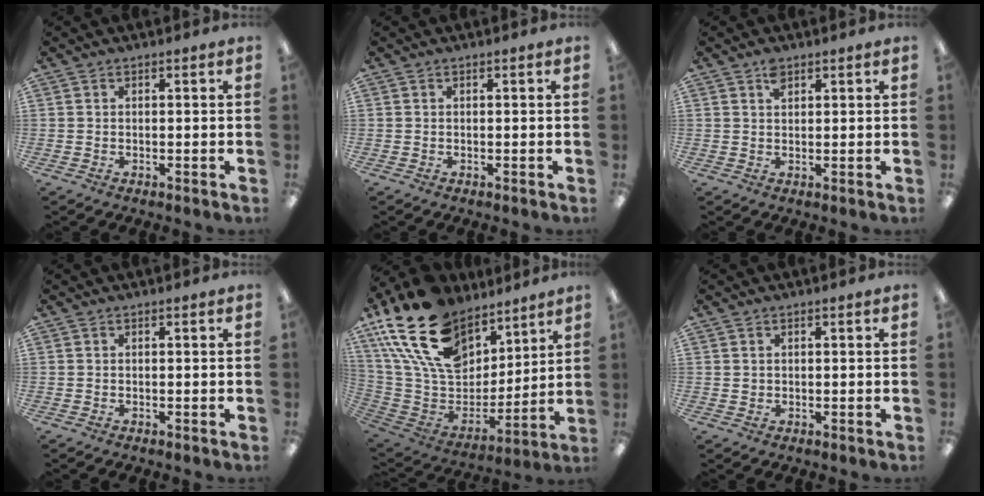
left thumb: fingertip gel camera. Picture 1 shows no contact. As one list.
[{"total": 0.0}, {"total": 2.4, "force": [1.6, 1.2, 1.3], "torque": [-0.021, -0.004, 0.029]}, {"total": 0.0}, {"total": 24.9, "force": [14.5, 15.0, 13.6], "torque": [-0.280, -0.076, 0.272]}, {"total": 0.9, "force": [0.4, 0.8, 0.1], "torque": [-0.002, 0.002, 0.008]}]